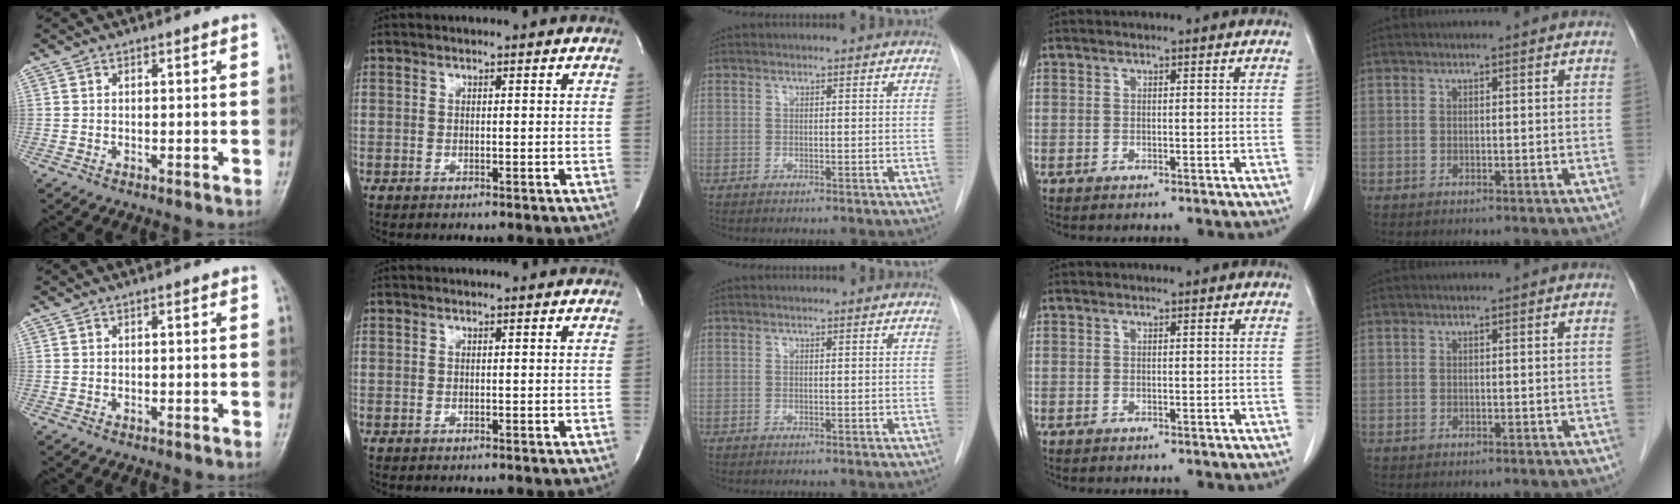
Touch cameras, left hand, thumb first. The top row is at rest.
{}